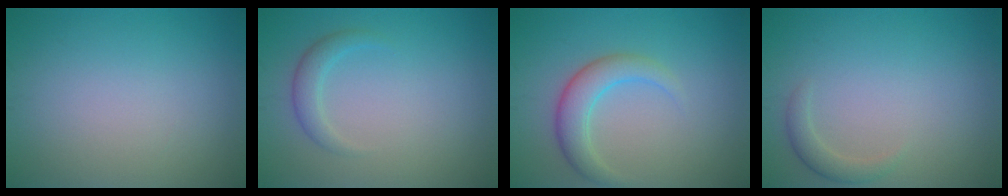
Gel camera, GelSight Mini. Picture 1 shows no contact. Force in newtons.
{"total": 1.8, "press": 1.8, "slide": 0.1}
{"total": 3.5, "press": 3.5, "slide": 0.2}
{"total": 1.6, "press": 1.6, "slide": 0.1}